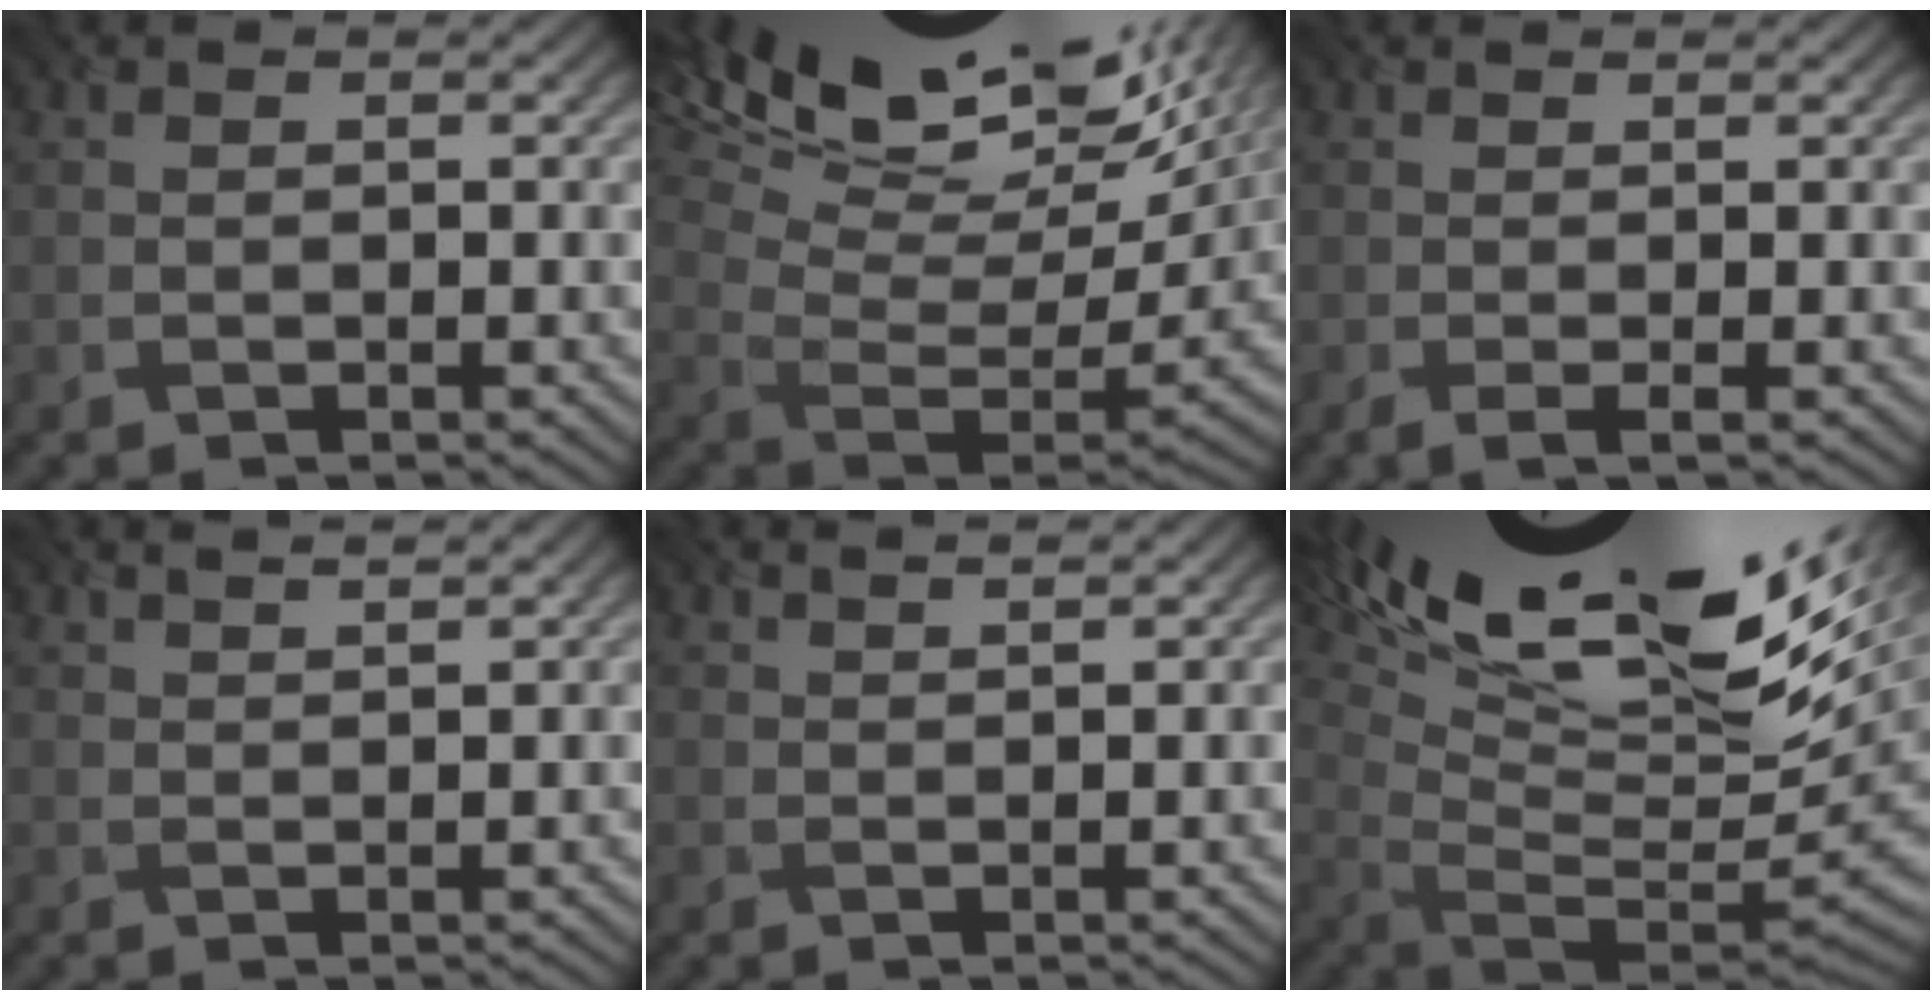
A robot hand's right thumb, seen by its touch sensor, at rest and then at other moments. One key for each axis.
{"total": 19.8, "fx": 12.6, "fy": 6.8, "fz": 13.7, "tx": -0.237, "ty": 0.030, "tz": 0.187}
{"total": 1.7, "fx": -0.2, "fy": 0.3, "fz": 1.7, "tx": -0.032, "ty": -0.003, "tz": -0.008}
{"total": 2.8, "fx": 2.4, "fy": 0.5, "fz": 1.4, "tx": -0.021, "ty": 0.003, "tz": 0.035}
{"total": 2.3, "fx": 2.0, "fy": 0.4, "fz": 1.1, "tx": -0.018, "ty": 0.001, "tz": 0.028}
{"total": 21.0, "fx": 11.4, "fy": 6.1, "fz": 16.5, "tx": -0.268, "ty": 0.039, "tz": 0.194}